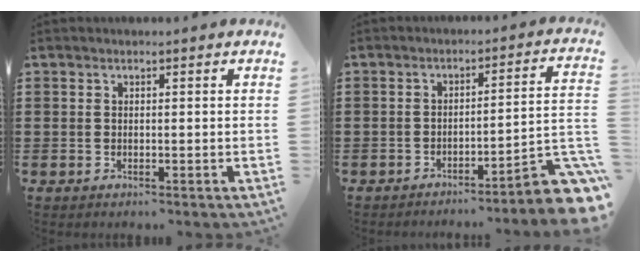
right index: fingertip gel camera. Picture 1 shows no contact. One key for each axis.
{"total": 5.5, "fx": -3.8, "fy": 0.3, "fz": 3.9, "tx": -0.055, "ty": -0.022, "tz": -0.076}